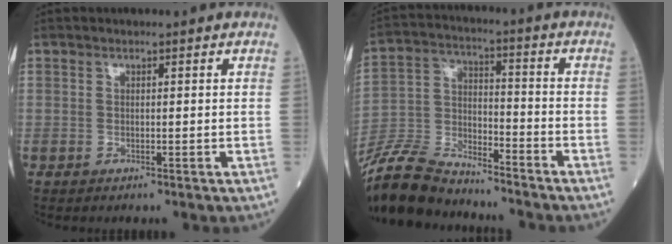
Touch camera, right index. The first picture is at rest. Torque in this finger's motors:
{"motor_torque": [0.23, -0.32, -0.09, -0.22]}